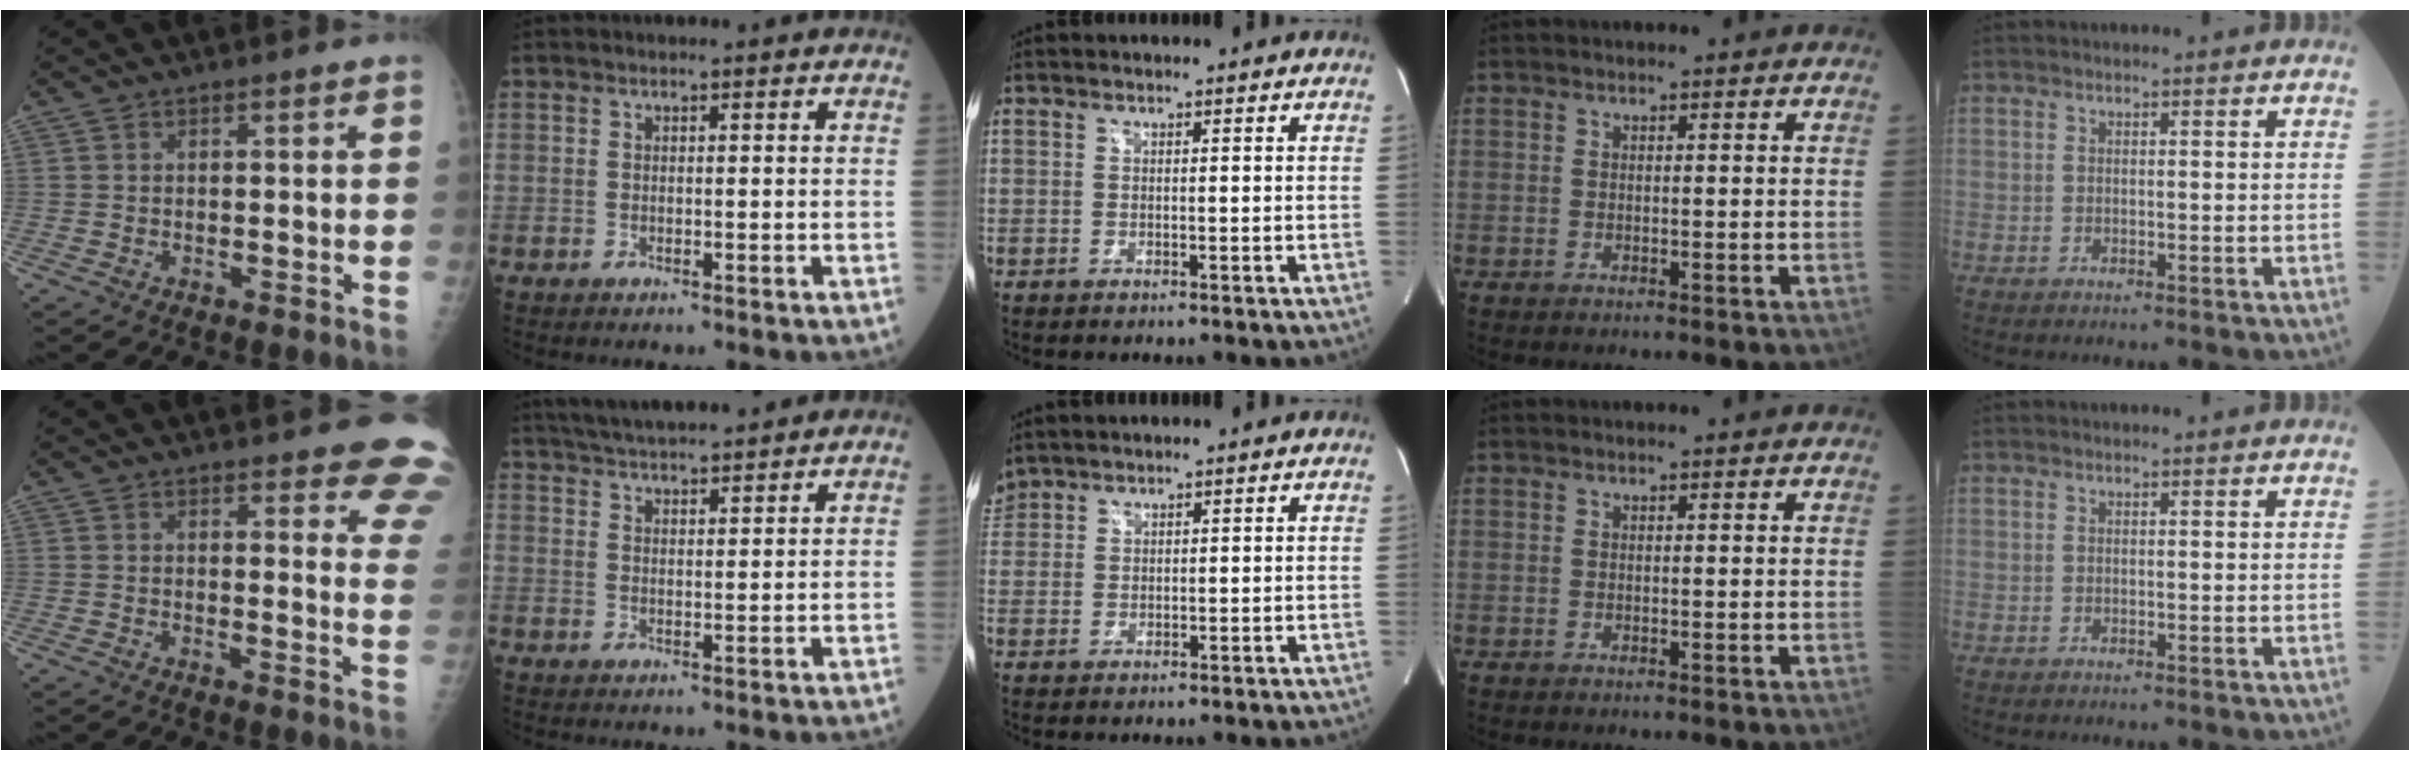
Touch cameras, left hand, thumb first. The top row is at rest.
{"thumb": {"total": 11.8, "force": [9.7, 3.3, 5.9], "torque": [-0.018, -0.053, 0.085]}, "index": {"total": 12.6, "force": [11.4, 1.5, 5.1], "torque": [-0.085, 0.025, 0.172]}, "middle": {"total": 3.0, "force": [2.8, 1.2, 0.2], "torque": [-0.013, 0.020, 0.059]}}